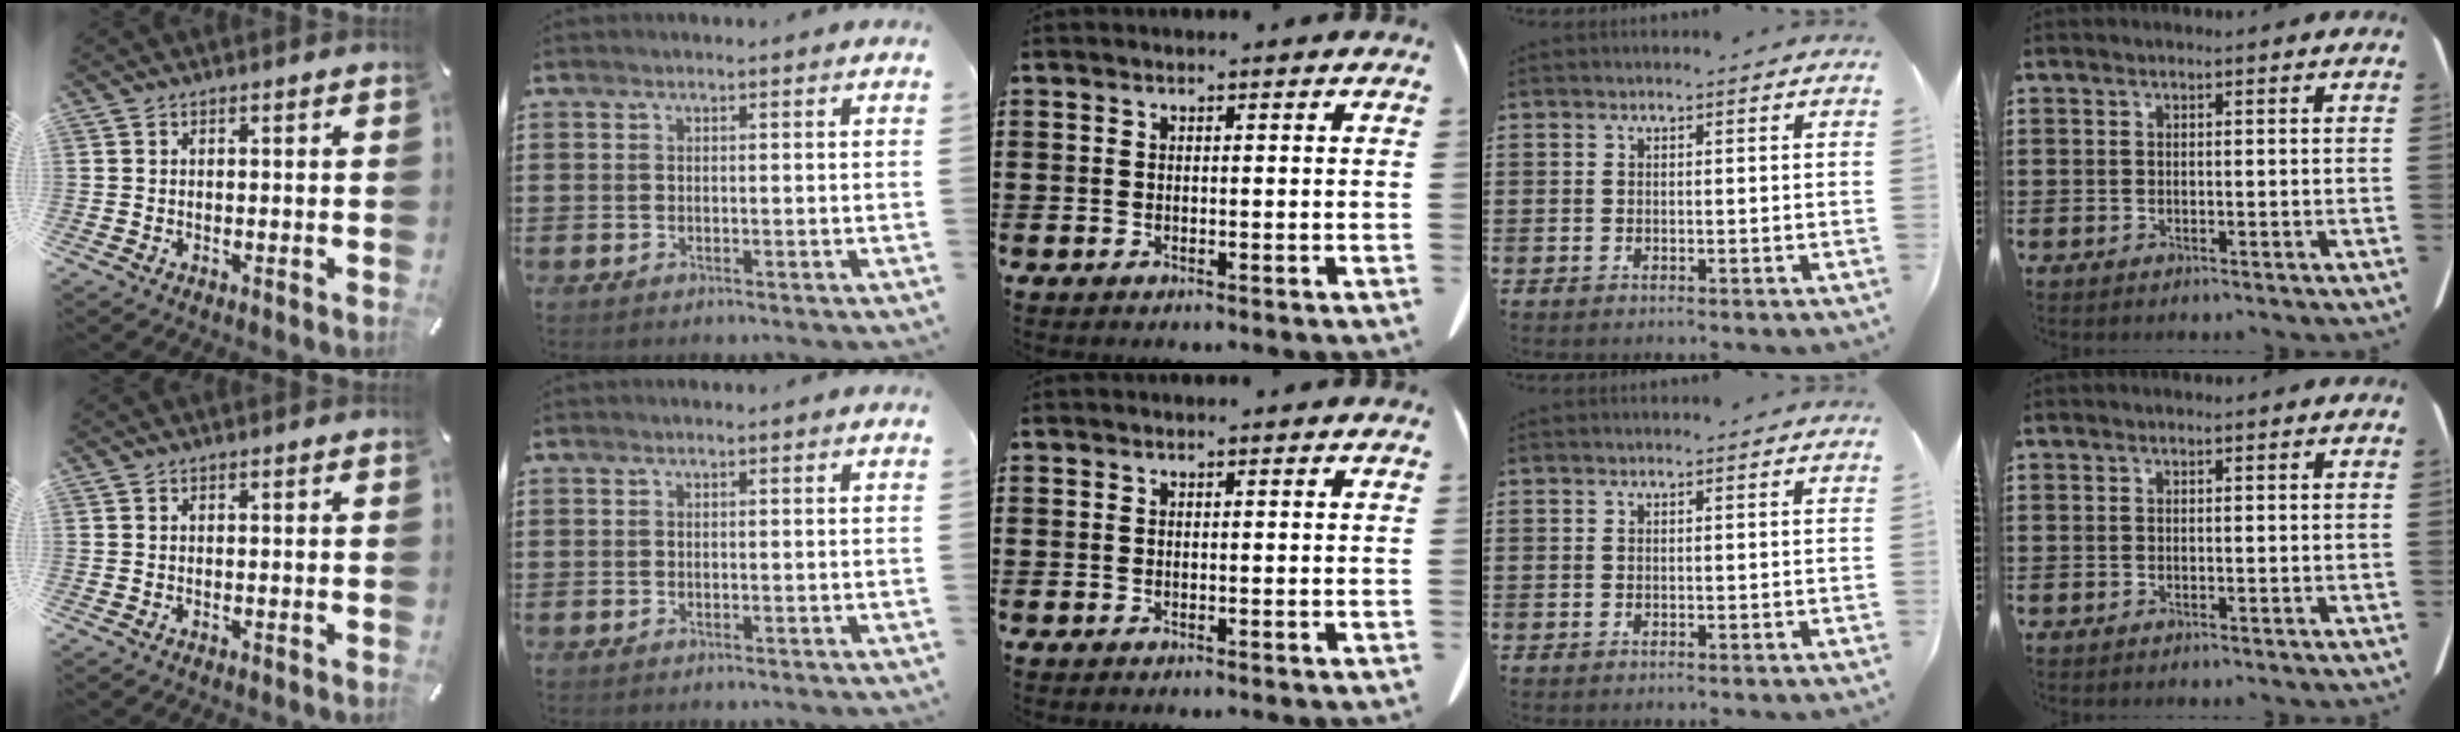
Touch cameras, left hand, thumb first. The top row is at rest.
{}